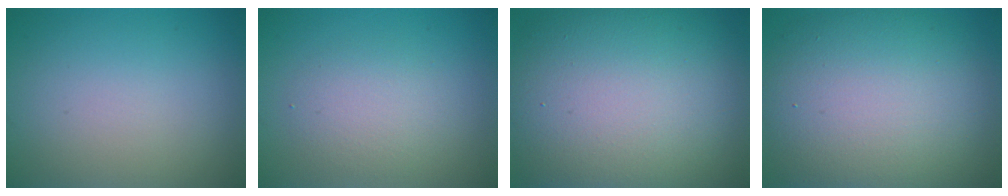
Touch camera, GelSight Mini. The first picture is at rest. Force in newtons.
{"total": 2.7, "press": 2.7, "slide": 0.1}
{"total": 16.0, "press": 15.9, "slide": 1.5}
{"total": 12.6, "press": 12.6, "slide": 0.7}